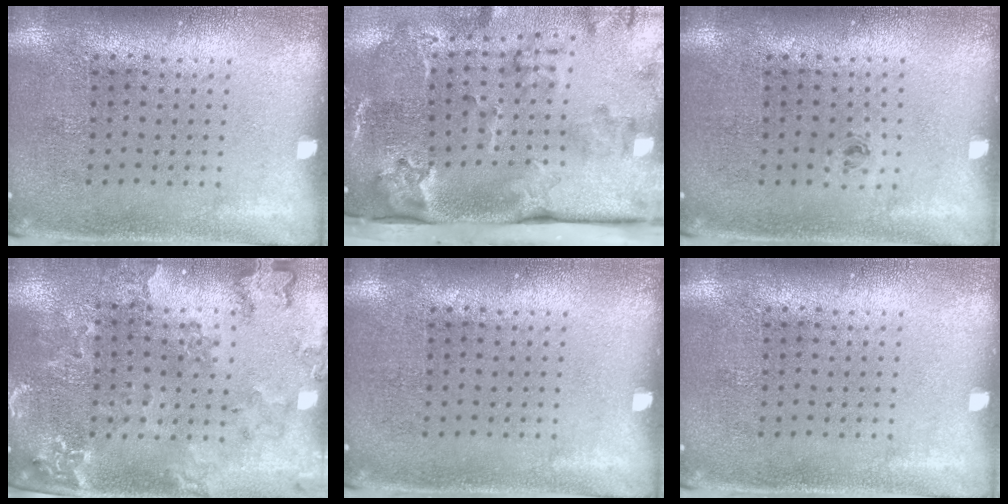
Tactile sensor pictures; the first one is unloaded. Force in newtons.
{"total": 4.1, "press": 2.7, "slide": 3.0}
{"total": 0.5, "press": 0.3, "slide": 0.4}
{"total": 0.9, "press": 0.9, "slide": 0.2}
{"total": 0.0}
{"total": 0.0}